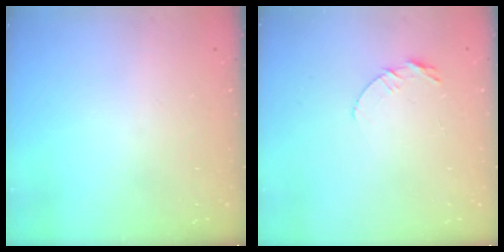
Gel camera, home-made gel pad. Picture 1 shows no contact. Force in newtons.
{"total": 4.5, "press": 4.5, "slide": 0.3}